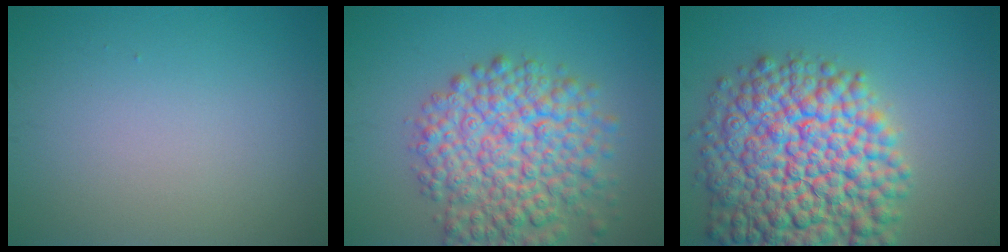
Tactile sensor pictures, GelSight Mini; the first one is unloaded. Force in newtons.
{"total": 9.0, "press": 9.0, "slide": 0.3}
{"total": 14.7, "press": 14.7, "slide": 0.6}